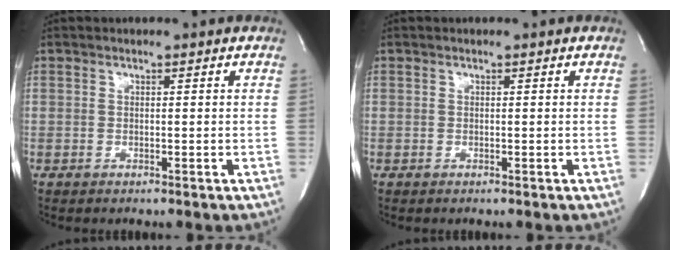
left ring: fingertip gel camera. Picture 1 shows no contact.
{"total": 0.0}